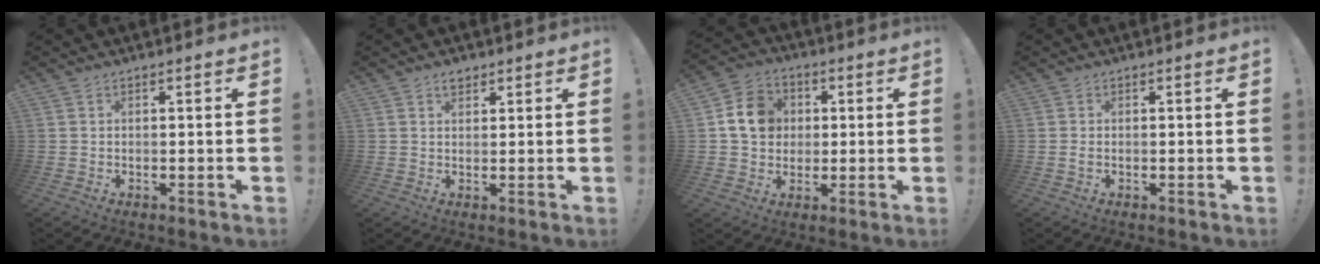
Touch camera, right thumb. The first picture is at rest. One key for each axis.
{"total": 2.8, "fx": 1.9, "fy": 1.7, "fz": 1.1, "tx": -0.006, "ty": -0.010, "tz": 0.033}
{"total": 11.5, "fx": 2.2, "fy": 10.1, "fz": 5.1, "tx": -0.063, "ty": 0.002, "tz": 0.048}
{"total": 0.6, "fx": -0.2, "fy": 0.3, "fz": 0.5, "tx": -0.009, "ty": 0.002, "tz": -0.005}